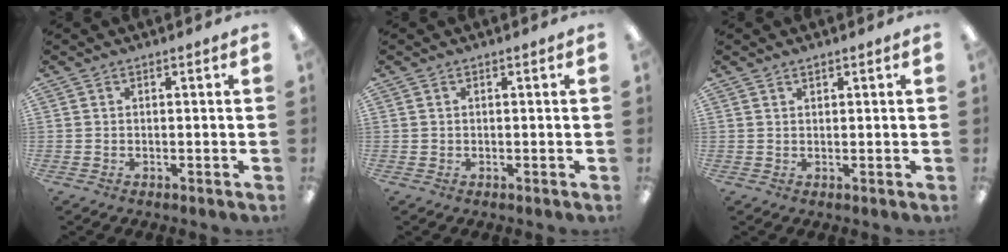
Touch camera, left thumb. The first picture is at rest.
{"total": 0.5, "force": [0.3, 0.4, 0.1], "torque": [-0.003, 0.005, 0.005]}
{"total": 1.1, "force": [0.9, 0.4, 0.3], "torque": [-0.006, 0.000, 0.017]}